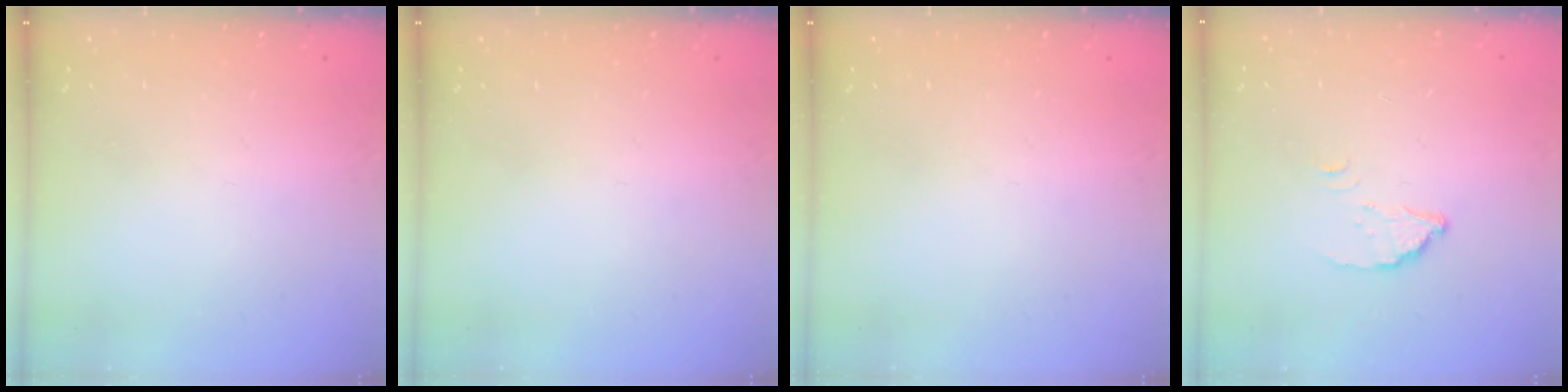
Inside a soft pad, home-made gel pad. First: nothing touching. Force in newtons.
{"total": 0.0}
{"total": 0.0}
{"total": 3.2, "press": 3.2, "slide": 0.1}